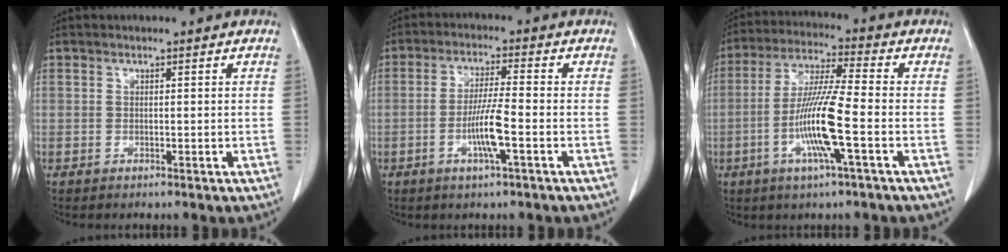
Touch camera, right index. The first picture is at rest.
{"total": 6.5, "force": [-2.2, 0.1, 6.1], "torque": [-0.121, -0.003, -0.041]}
{"total": 11.5, "force": [-3.3, 0.0, 11.0], "torque": [-0.220, -0.007, -0.067]}